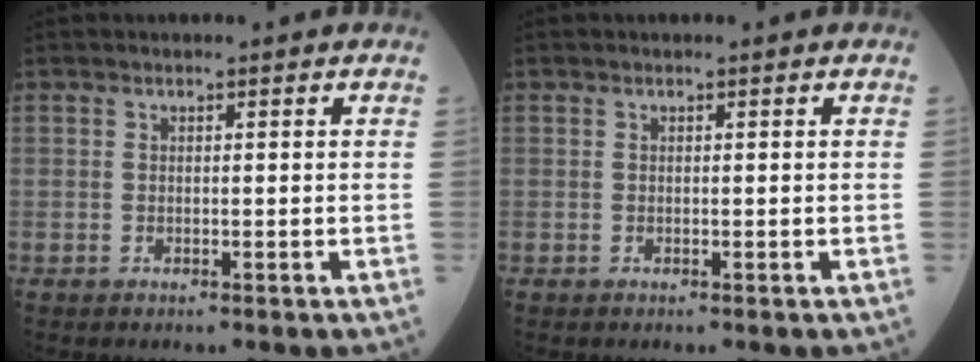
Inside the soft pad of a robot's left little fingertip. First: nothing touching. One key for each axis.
{"total": 0.0}